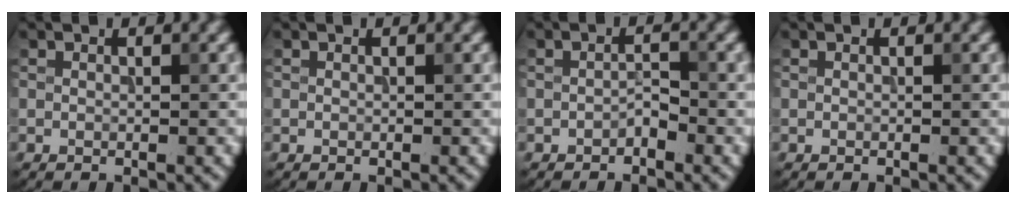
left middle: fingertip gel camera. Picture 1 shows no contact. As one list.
[{"total": 0.0}, {"total": 0.8, "force": [-0.7, 0.2, 0.4], "torque": [-0.013, 0.006, -0.010]}, {"total": 0.0}]